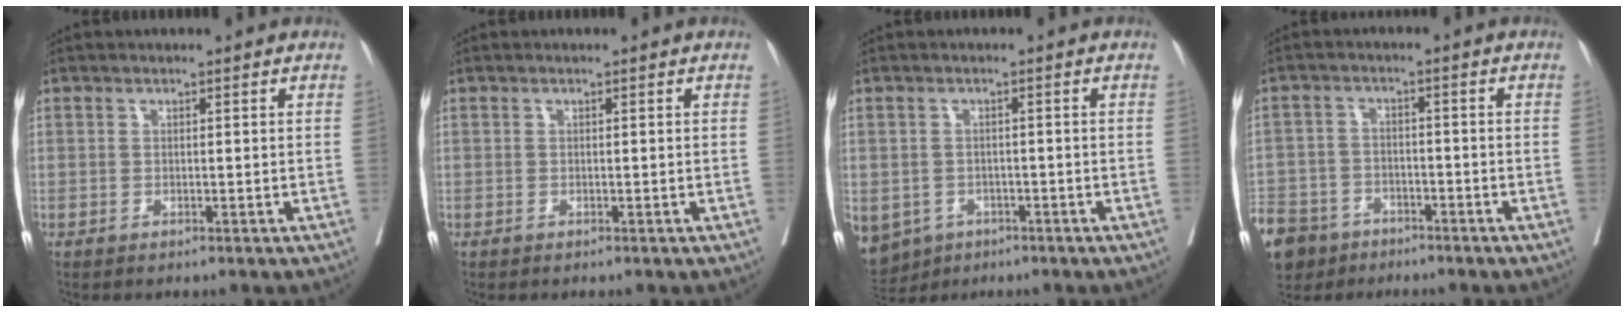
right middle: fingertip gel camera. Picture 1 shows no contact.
{"total": 0.0}
{"total": 10.8, "force": [-5.6, 8.6, 3.5], "torque": [-0.104, -0.007, -0.070]}
{"total": 15.0, "force": [-9.5, 10.4, 5.0], "torque": [-0.164, -0.007, -0.154]}